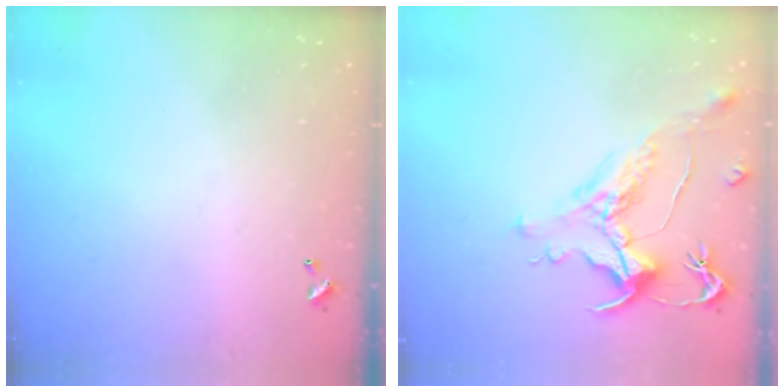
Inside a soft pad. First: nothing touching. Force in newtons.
{"total": 1.7, "press": 1.1, "slide": 1.3}